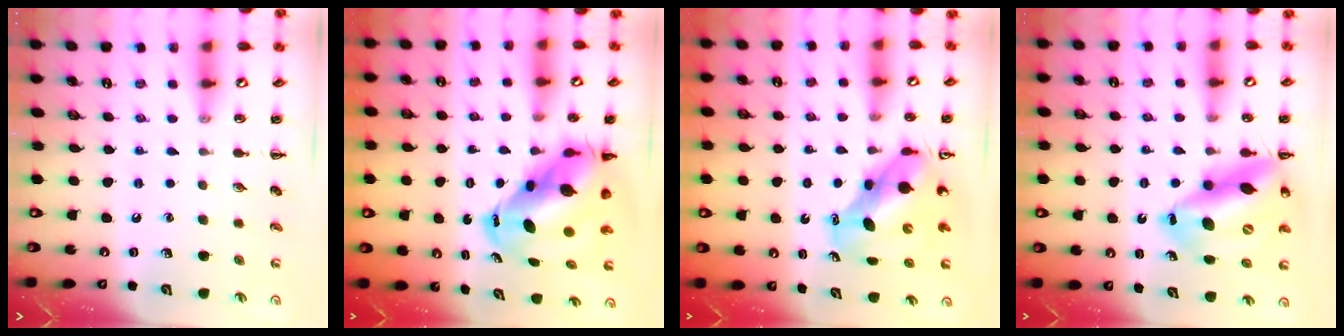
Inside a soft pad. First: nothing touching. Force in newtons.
{"total": 10.9, "press": 10.5, "slide": 3.0}
{"total": 6.8, "press": 6.6, "slide": 1.7}
{"total": 17.5, "press": 16.7, "slide": 5.3}